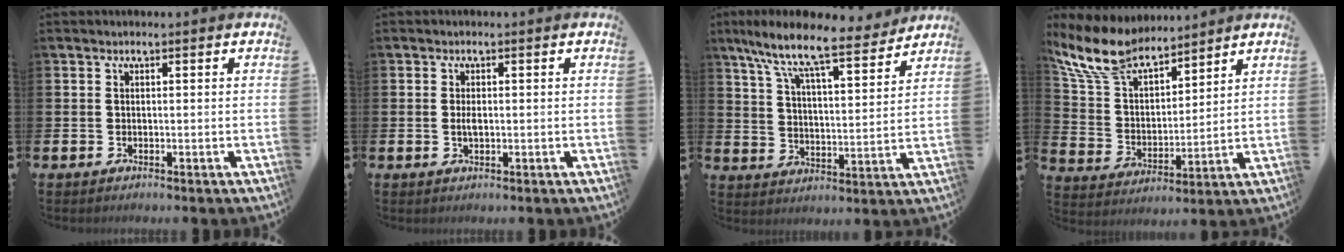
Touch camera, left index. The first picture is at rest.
{"total": 1.5, "force": [0.0, 0.7, 1.4], "torque": [-0.026, 0.003, -0.002]}
{"total": 10.2, "force": [8.8, 1.6, 4.9], "torque": [-0.118, -0.063, 0.145]}
{"total": 9.9, "force": [8.8, 3.2, 3.2], "torque": [-0.108, -0.040, 0.164]}